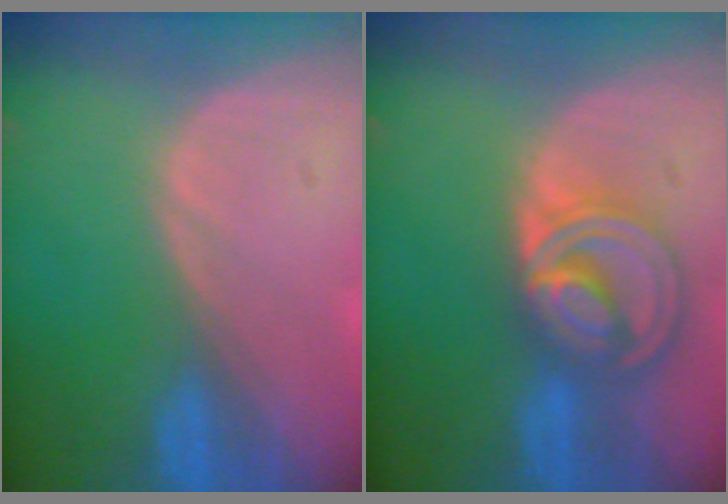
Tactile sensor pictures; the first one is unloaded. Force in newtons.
{"total": 8.7, "press": 7.4, "slide": 4.6}